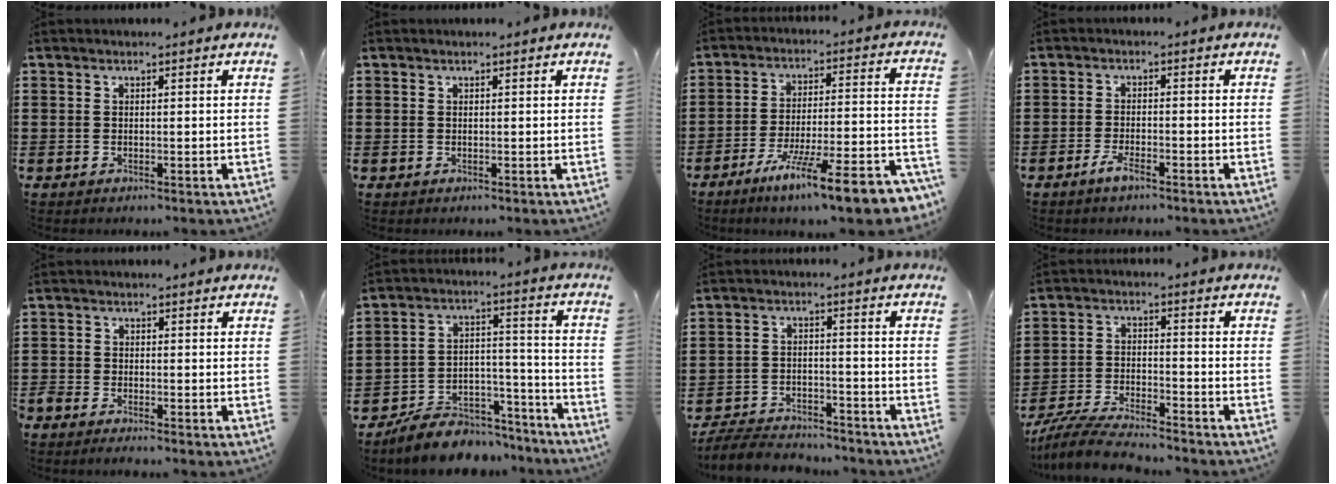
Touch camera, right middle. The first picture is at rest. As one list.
[{"total": 0.0}, {"total": 11.8, "force": [-9.0, 0.6, 7.6], "torque": [-0.111, 0.018, -0.164]}, {"total": 2.8, "force": [-1.9, 0.6, 1.9], "torque": [-0.039, 0.005, -0.039]}, {"total": 2.0, "force": [-1.9, 0.2, 0.1], "torque": [-0.015, -0.003, -0.043]}, {"total": 8.0, "force": [-7.4, 2.8, 1.7], "torque": [-0.029, 0.029, -0.141]}, {"total": 5.5, "force": [-5.4, 0.8, 1.0], "torque": [-0.023, 0.010, -0.108]}, {"total": 6.7, "force": [-6.4, 0.6, 1.9], "torque": [-0.044, 0.005, -0.126]}]